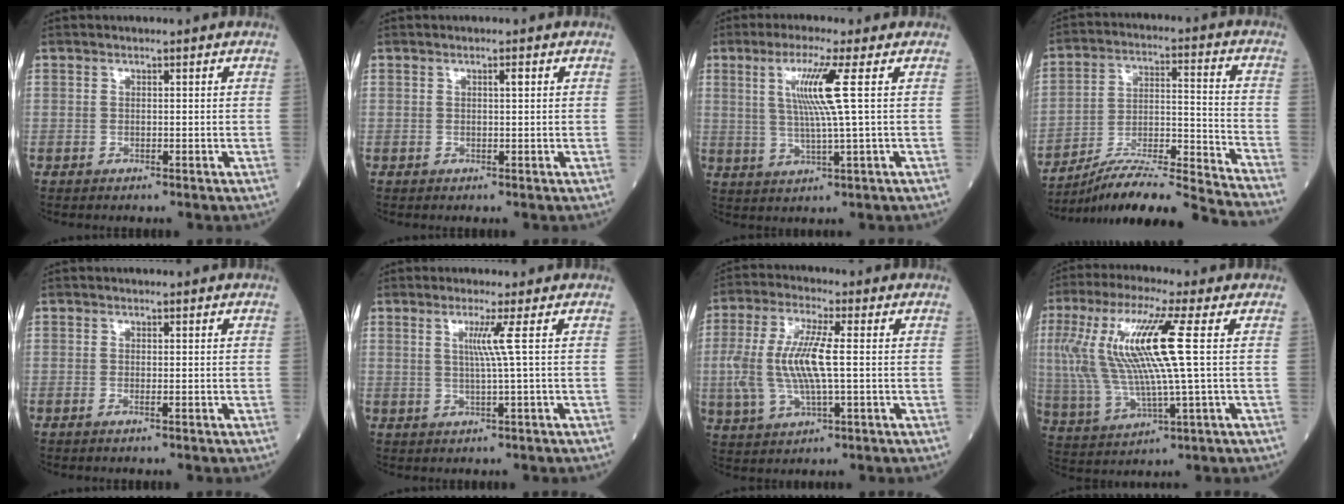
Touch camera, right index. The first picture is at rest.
{"total": 1.0, "force": [0.4, 0.1, 0.9], "torque": [-0.008, 0.002, 0.005]}
{"total": 7.5, "force": [2.0, -1.5, 7.1], "torque": [-0.136, -0.003, 0.043]}
{"total": 20.7, "force": [-19.1, -1.6, 7.6], "torque": [-0.110, -0.005, -0.304]}
{"total": 0.7, "force": [-0.2, -0.1, 0.7], "torque": [-0.016, -0.002, -0.005]}
{"total": 3.4, "force": [0.9, -1.5, 2.9], "torque": [-0.052, -0.006, 0.018]}
{"total": 10.6, "force": [0.2, 2.4, 10.3], "torque": [-0.232, 0.006, 0.003]}
{"total": 15.8, "force": [3.0, 0.8, 15.5], "torque": [-0.343, 0.011, 0.055]}